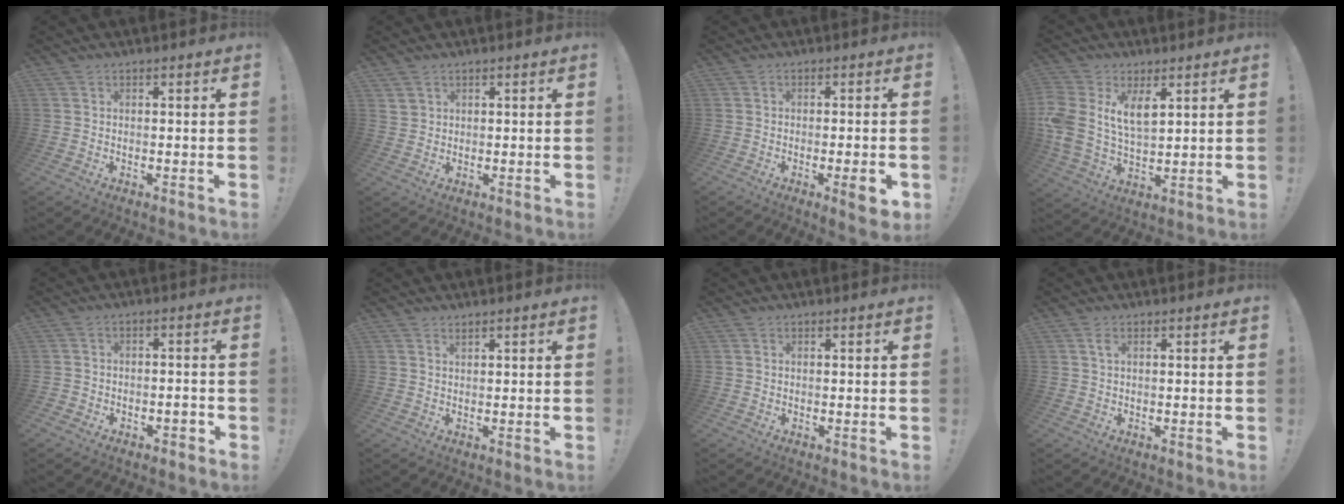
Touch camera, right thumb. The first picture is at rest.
{"total": 2.2, "force": [1.5, 1.5, 0.6], "torque": [-0.006, -0.009, 0.029]}
{"total": 5.6, "force": [-1.8, 0.7, 5.3], "torque": [-0.067, -0.004, -0.025]}
{"total": 10.7, "force": [4.8, 6.2, 7.3], "torque": [-0.162, -0.018, 0.090]}
{"total": 6.4, "force": [-3.5, 4.6, 2.7], "torque": [-0.026, 0.031, -0.058]}
{"total": 0.9, "force": [0.8, 0.2, 0.3], "torque": [0.002, -0.004, 0.014]}
{"total": 0.0}
{"total": 1.4, "force": [0.4, 0.4, 1.3], "torque": [-0.022, 0.000, 0.004]}